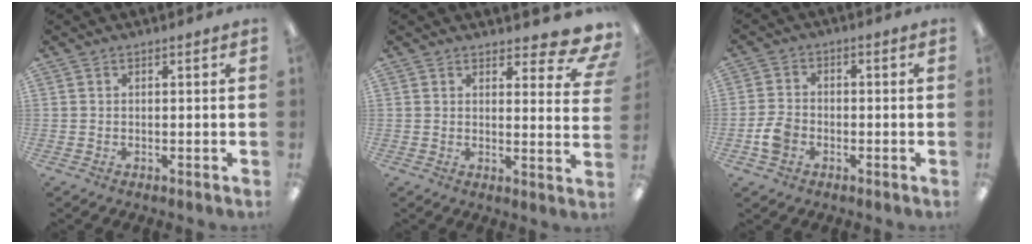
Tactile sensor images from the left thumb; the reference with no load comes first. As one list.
[{"total": 7.2, "force": [5.2, 2.6, 4.3], "torque": [-0.044, -0.035, 0.088]}, {"total": 5.4, "force": [-2.0, 4.1, 2.9], "torque": [-0.059, 0.011, -0.037]}]